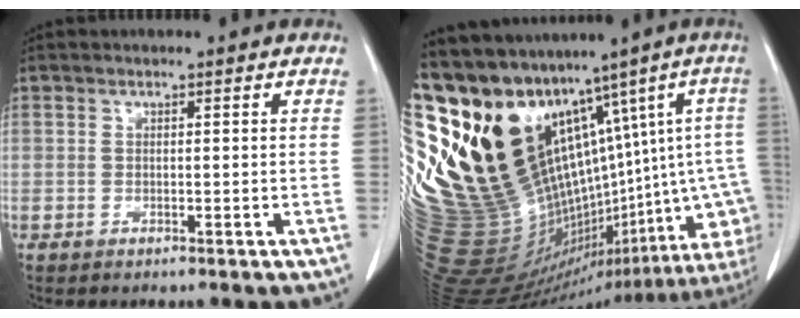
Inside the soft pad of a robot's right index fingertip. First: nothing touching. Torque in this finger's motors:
{"motor_torque": [0.85, 0.79, 1.05, 0.21]}